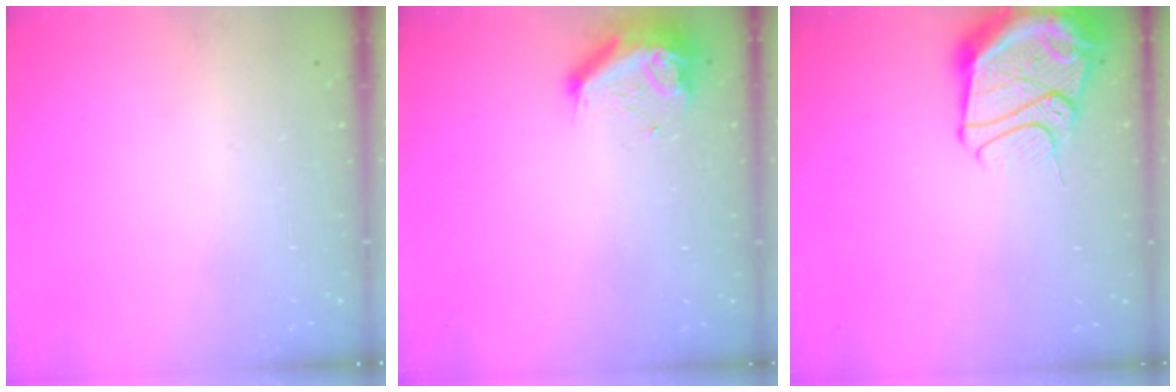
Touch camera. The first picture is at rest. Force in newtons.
{"total": 9.6, "press": 9.5, "slide": 0.6}
{"total": 14.8, "press": 14.7, "slide": 1.7}